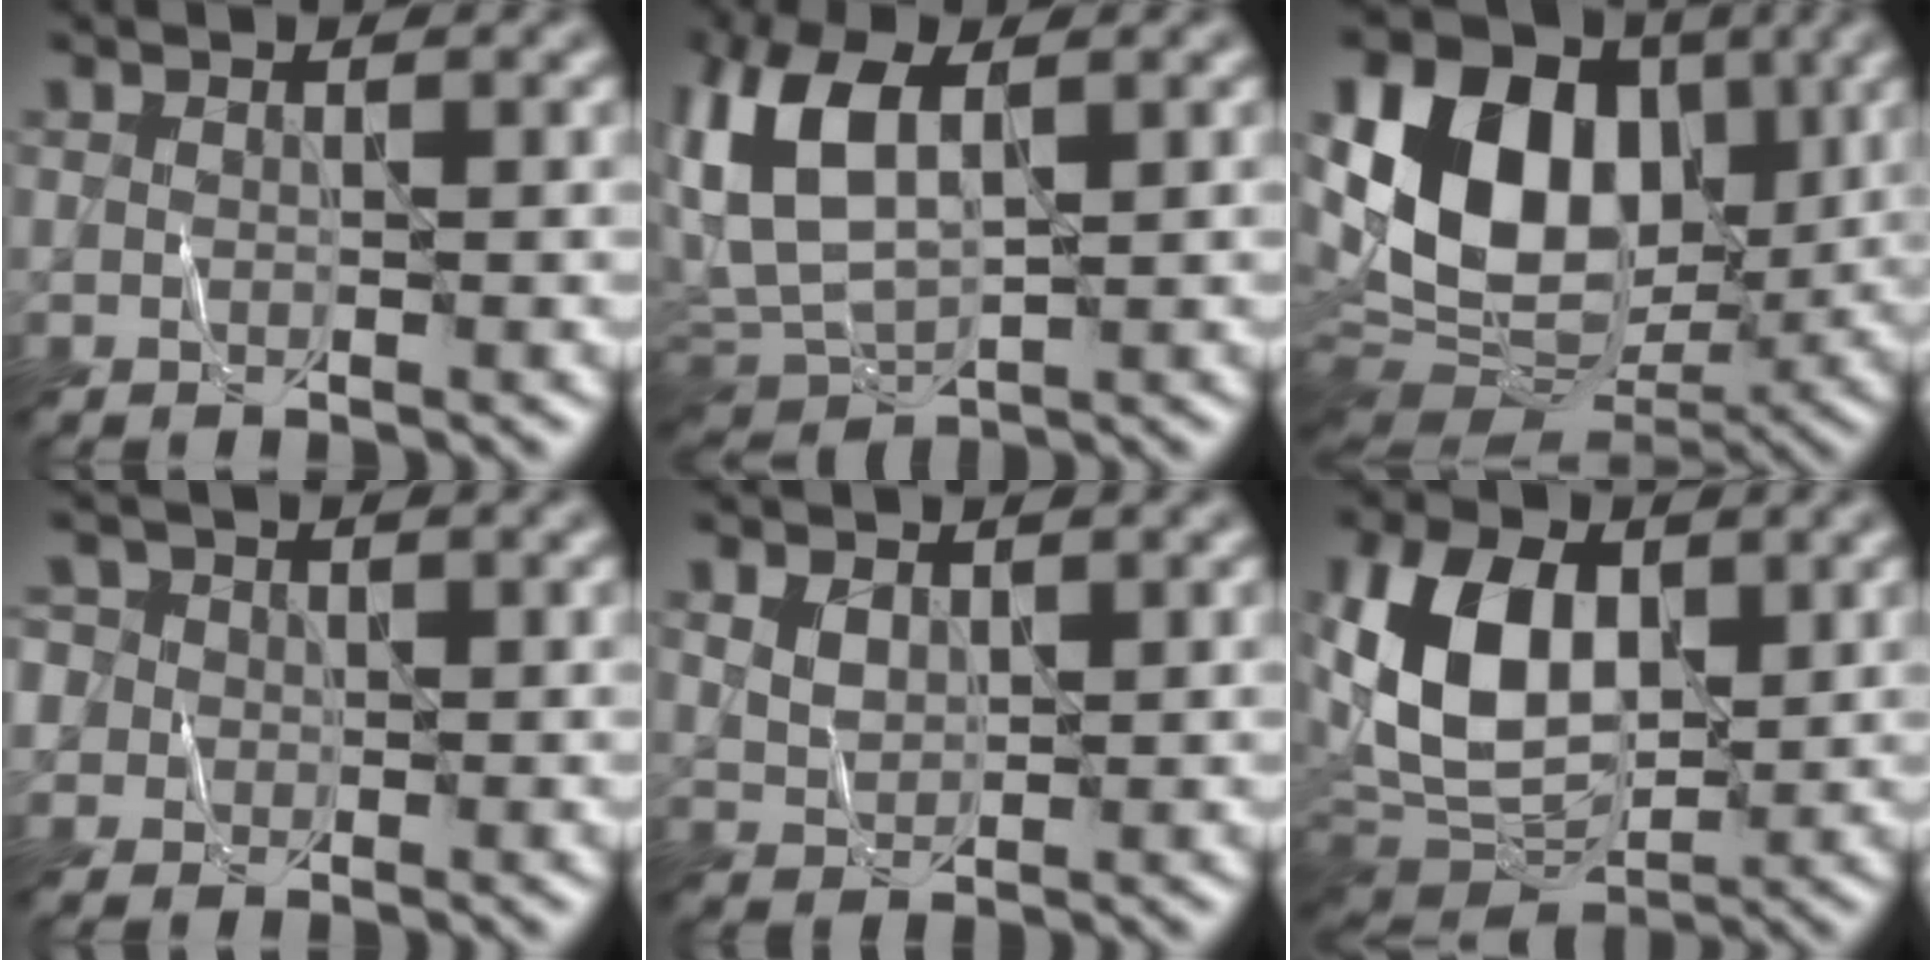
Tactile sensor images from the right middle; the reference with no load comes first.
{"total": 8.0, "force": [2.1, 4.4, 6.4], "torque": [-0.152, 0.014, 0.033]}
{"total": 15.6, "force": [3.4, 11.1, 10.4], "torque": [-0.186, 0.024, 0.053]}
{"total": 4.5, "force": [0.9, 4.2, 1.5], "torque": [-0.027, 0.039, -0.009]}
{"total": 1.8, "force": [0.9, 1.2, 0.9], "torque": [-0.021, 0.001, 0.022]}
{"total": 10.4, "force": [1.8, 6.9, 7.6], "torque": [-0.176, 0.001, 0.032]}